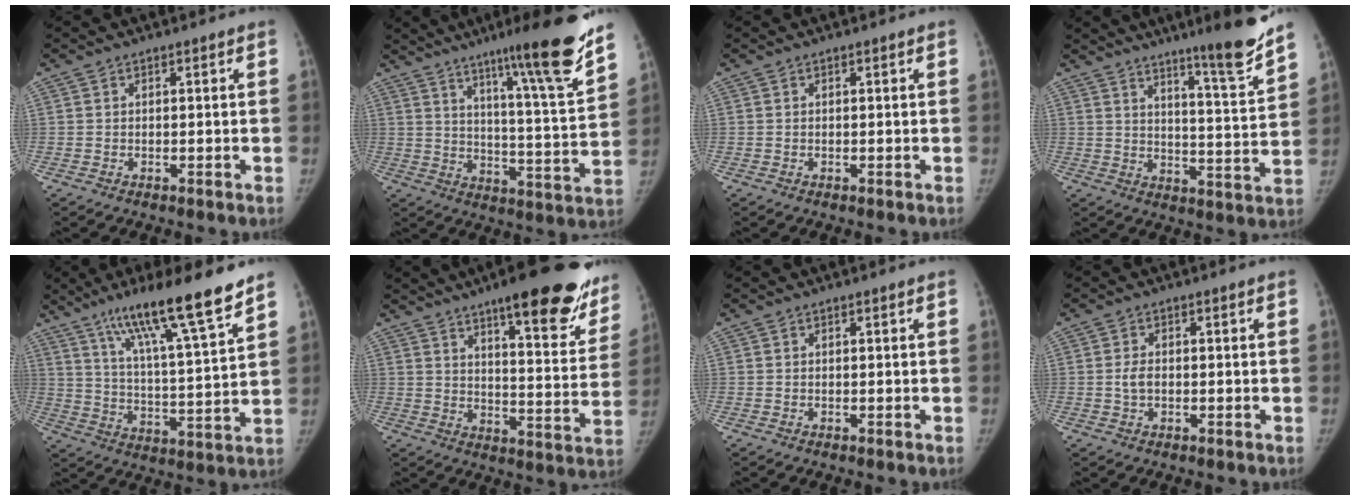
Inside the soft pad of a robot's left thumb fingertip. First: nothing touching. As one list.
[{"total": 19.9, "force": [14.0, 0.3, 14.1], "torque": [-0.185, -0.084, 0.206]}, {"total": 0.0}, {"total": 13.4, "force": [10.2, 0.1, 8.6], "torque": [-0.112, -0.073, 0.150]}, {"total": 18.2, "force": [12.8, 1.2, 12.9], "torque": [-0.199, -0.061, 0.212]}, {"total": 24.0, "force": [16.1, 6.3, 16.7], "torque": [-0.182, -0.073, 0.210]}, {"total": 0.0}, {"total": 2.4, "force": [-0.1, 1.3, 1.9], "torque": [-0.038, 0.006, -0.003]}]